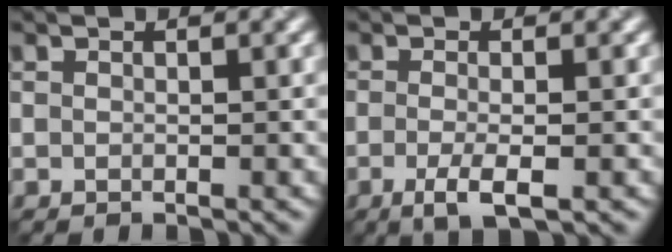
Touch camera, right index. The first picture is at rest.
{"total": 2.7, "force": [-1.4, 0.3, 2.2], "torque": [-0.047, -0.001, -0.016]}